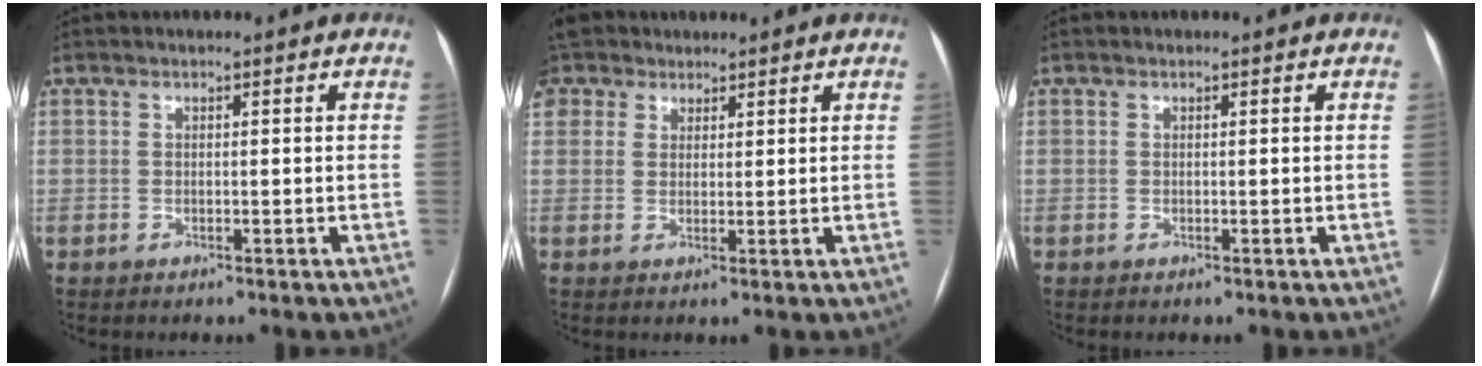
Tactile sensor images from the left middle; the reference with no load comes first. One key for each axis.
{"total": 9.1, "fx": 5.4, "fy": 6.8, "fz": 2.5, "tx": -0.082, "ty": 0.036, "tz": 0.106}
{"total": 0.0}